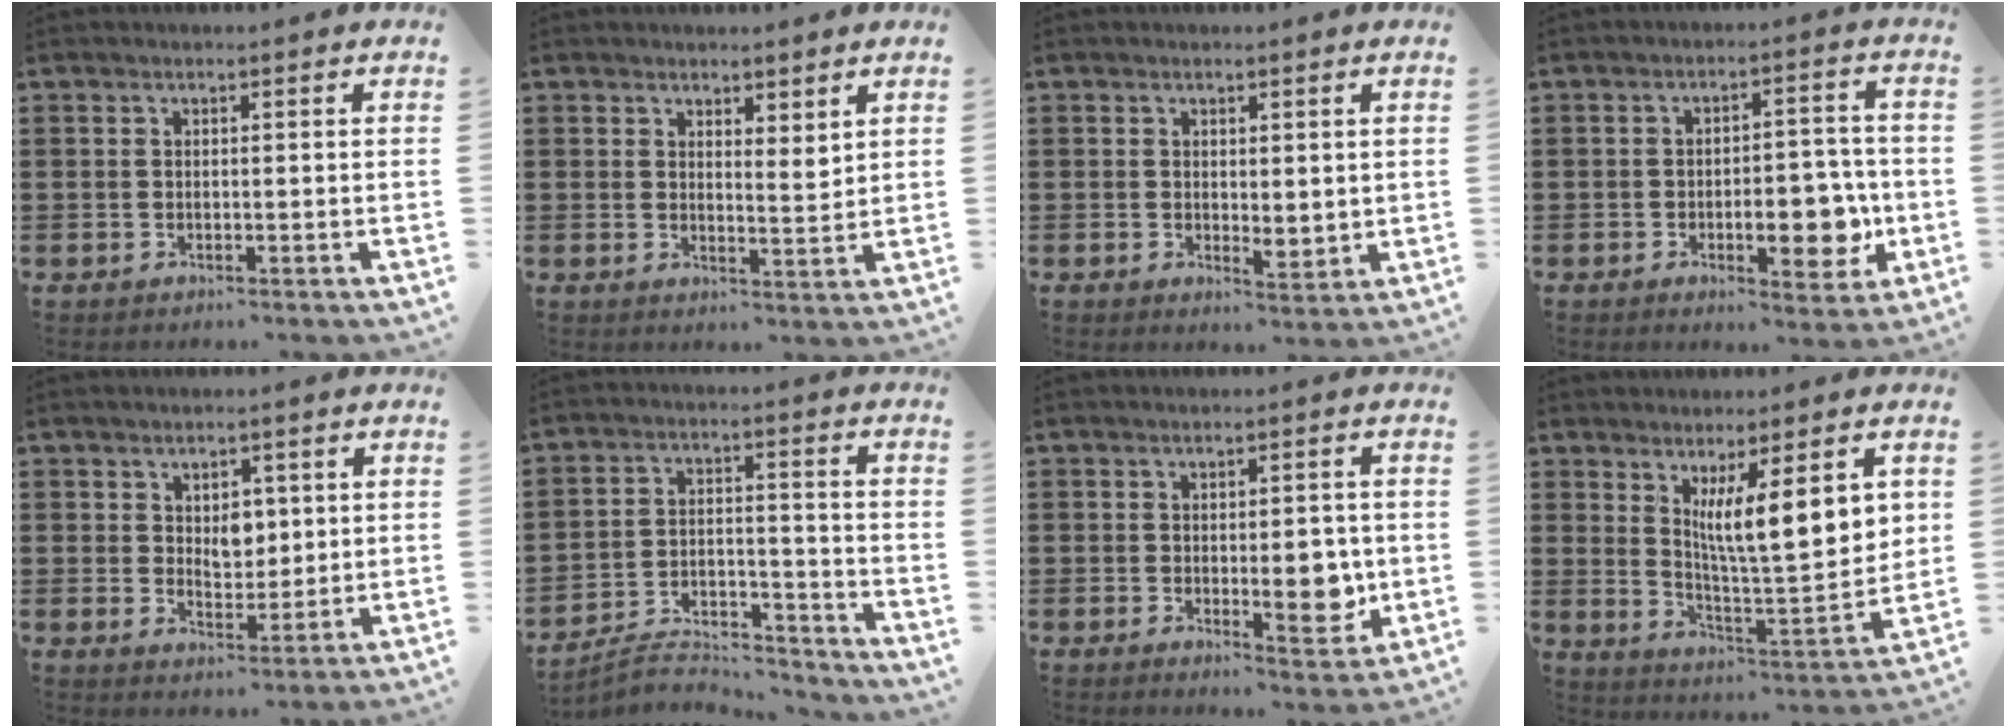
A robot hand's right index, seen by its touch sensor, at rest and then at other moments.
{"total": 2.7, "force": [2.6, 0.8, 0.5], "torque": [-0.017, 0.000, 0.049]}
{"total": 1.9, "force": [1.0, 1.3, 1.1], "torque": [-0.015, 0.002, 0.018]}
{"total": 8.1, "force": [-2.3, 3.6, 6.9], "torque": [-0.096, 0.002, -0.036]}
{"total": 3.9, "force": [1.4, 2.9, 2.2], "torque": [-0.029, 0.003, 0.018]}
{"total": 5.7, "force": [-5.4, 0.8, 1.4], "torque": [-0.036, 0.003, -0.107]}
{"total": 6.3, "force": [-0.4, 2.7, 5.6], "torque": [-0.071, -0.002, -0.008]}
{"total": 10.7, "force": [4.4, 1.7, 9.5], "torque": [-0.163, -0.022, 0.070]}